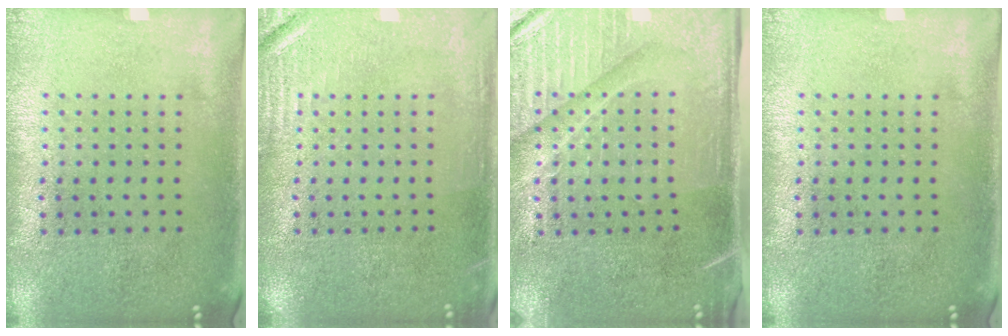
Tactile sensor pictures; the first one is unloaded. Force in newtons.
{"total": 2.9, "press": 2.9, "slide": 0.3}
{"total": 4.4, "press": 3.9, "slide": 2.1}
{"total": 0.0}